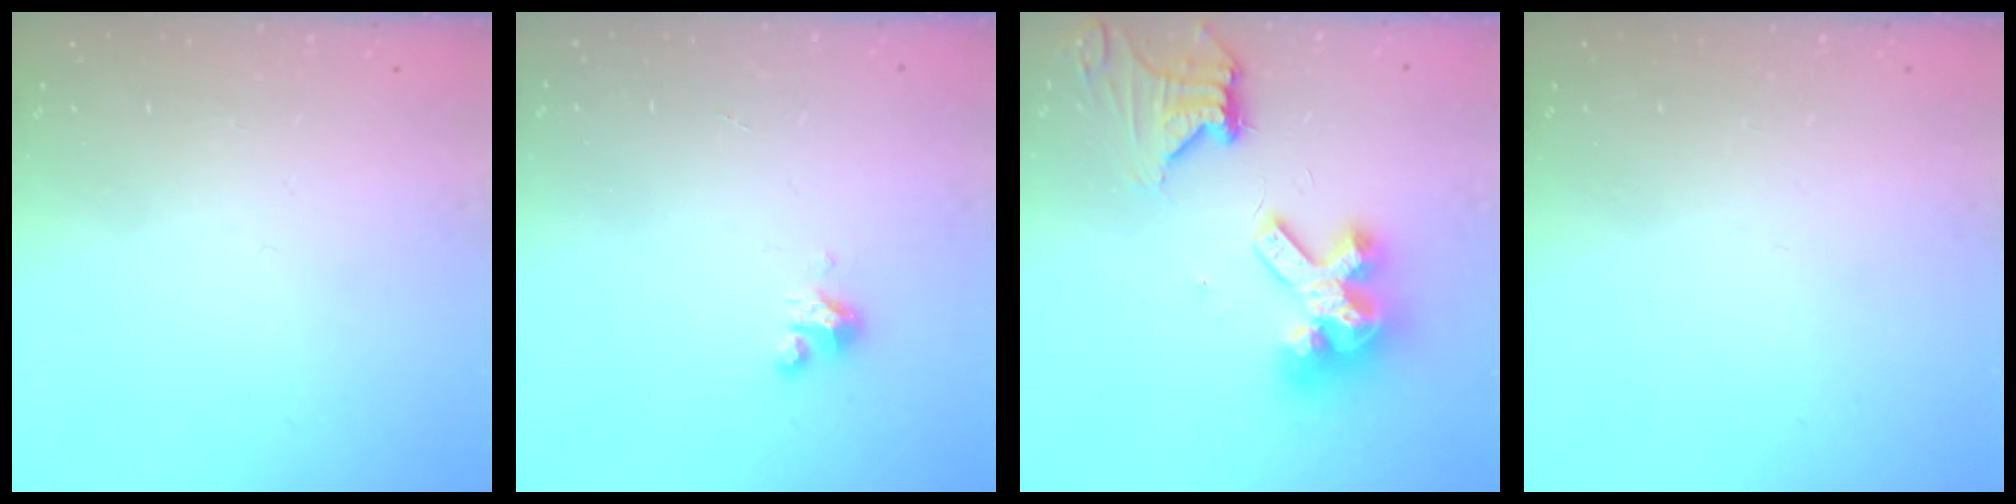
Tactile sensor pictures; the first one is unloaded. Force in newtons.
{"total": 2.5, "press": 2.5, "slide": 0.2}
{"total": 14.2, "press": 14.2, "slide": 1.1}
{"total": 0.0}